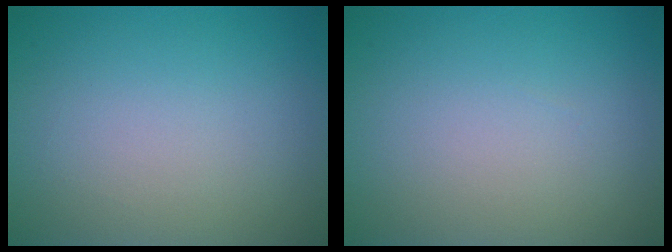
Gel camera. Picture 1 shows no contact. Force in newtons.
{"total": 0.0}